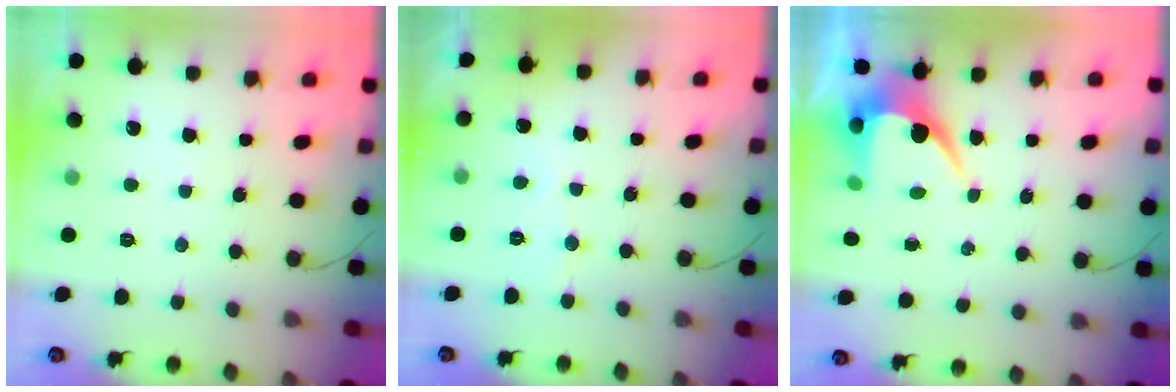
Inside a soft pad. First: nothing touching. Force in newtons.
{"total": 2.6, "press": 2.6, "slide": 0.2}
{"total": 6.8, "press": 6.8, "slide": 0.5}